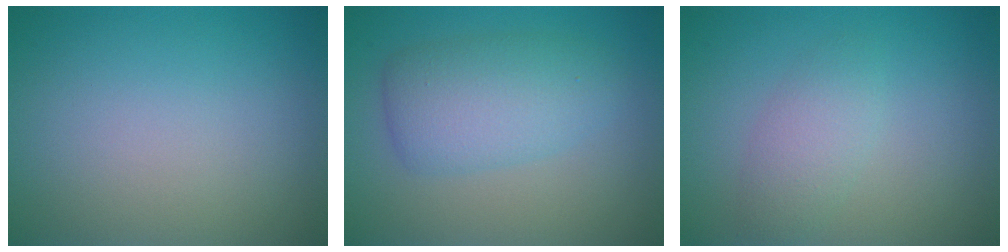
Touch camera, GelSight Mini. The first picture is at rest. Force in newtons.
{"total": 4.7, "press": 4.7, "slide": 0.1}
{"total": 2.3, "press": 2.3, "slide": 0.2}